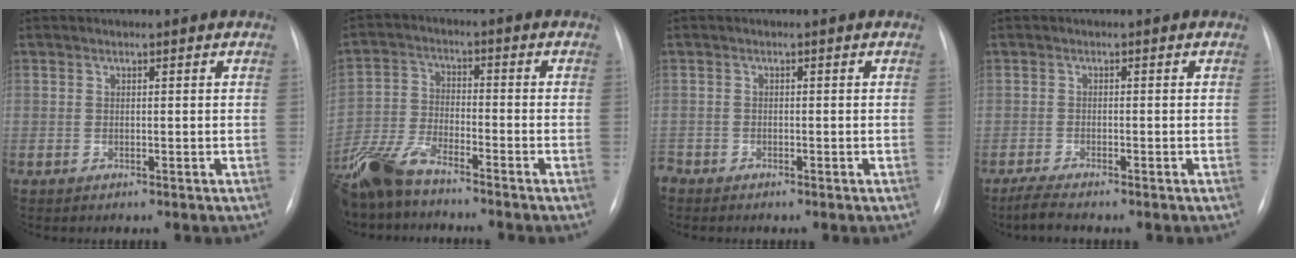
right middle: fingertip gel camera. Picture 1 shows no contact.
{"total": 10.0, "force": [-8.5, 2.1, 4.8], "torque": [-0.110, -0.014, -0.165]}
{"total": 1.5, "force": [-1.4, 0.5, 0.1], "torque": [-0.001, -0.001, -0.022]}
{"total": 3.1, "force": [-2.6, 0.0, 1.6], "torque": [-0.043, -0.012, -0.043]}